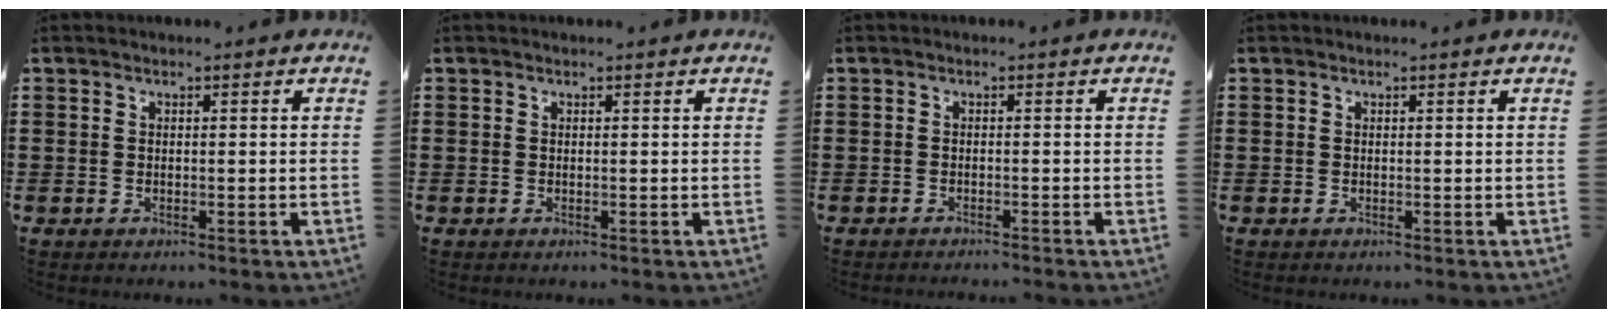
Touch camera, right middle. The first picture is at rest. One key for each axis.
{"total": 0.0}
{"total": 0.8, "fx": -0.8, "fy": -0.1, "fz": 0.1, "tx": -0.004, "ty": -0.001, "tz": -0.017}
{"total": 0.0}